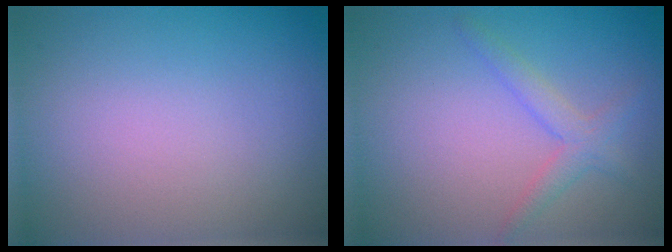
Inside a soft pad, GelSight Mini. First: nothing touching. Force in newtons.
{"total": 2.1, "press": 2.1, "slide": 0.1}